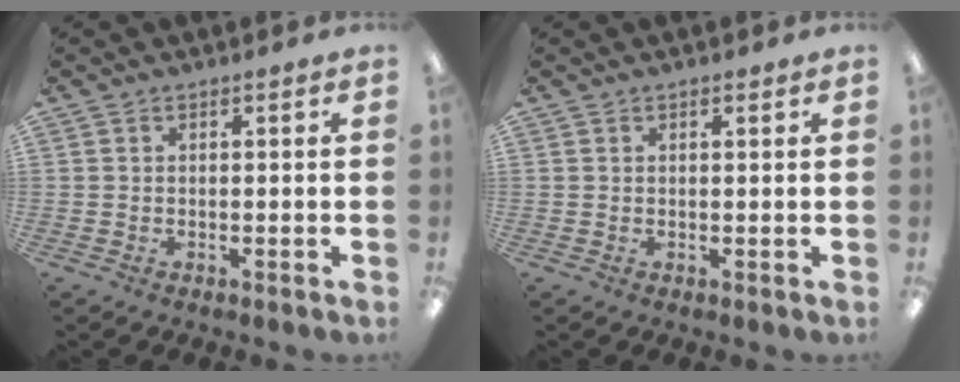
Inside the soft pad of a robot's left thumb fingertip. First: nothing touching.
{"total": 0.8, "force": [0.6, 0.2, 0.4], "torque": [-0.010, 0.000, 0.011]}